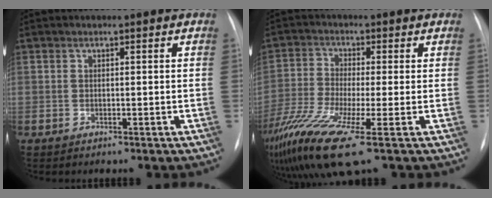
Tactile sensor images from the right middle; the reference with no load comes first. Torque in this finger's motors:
{"motor_torque": [1.44, -0.70, 0.88, 0.21]}